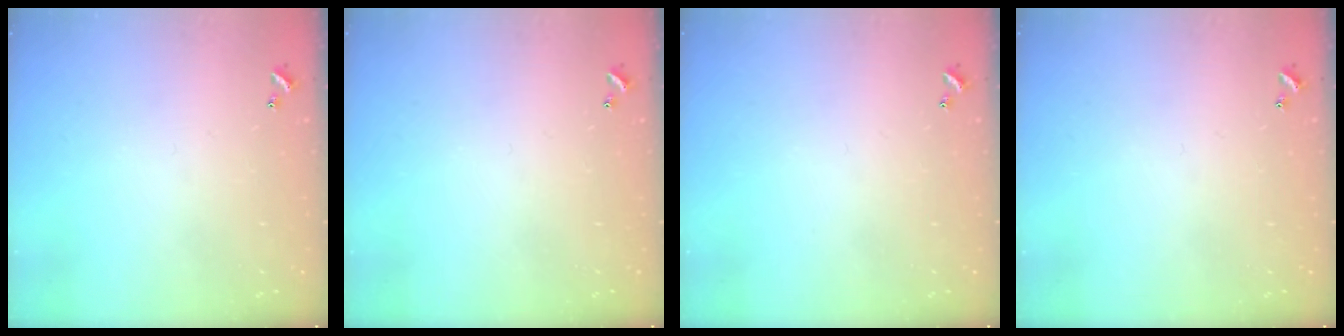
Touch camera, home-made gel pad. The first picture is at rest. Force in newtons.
{"total": 0.0}
{"total": 0.0}
{"total": 0.0}